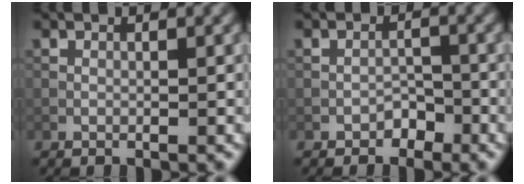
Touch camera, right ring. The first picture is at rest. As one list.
[{"total": 1.6, "force": [-1.1, 1.0, 0.4], "torque": [0.000, 0.006, -0.020]}]